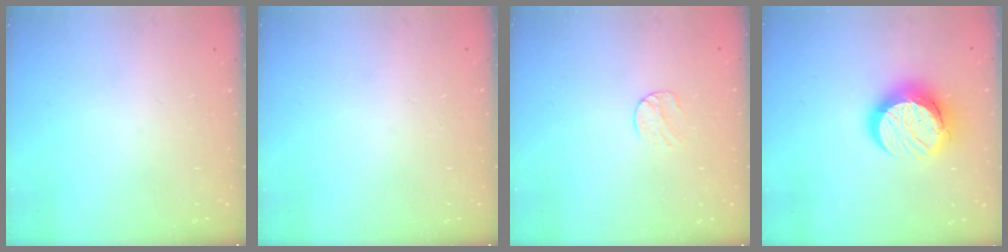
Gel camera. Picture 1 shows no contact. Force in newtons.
{"total": 0.0}
{"total": 5.8, "press": 5.8, "slide": 0.6}
{"total": 14.0, "press": 14.0, "slide": 1.1}